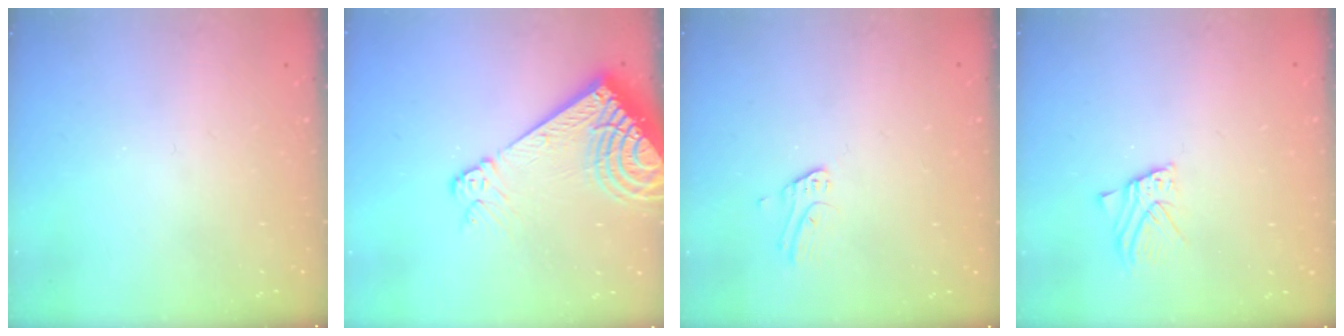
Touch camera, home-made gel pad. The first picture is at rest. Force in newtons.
{"total": 14.7, "press": 14.3, "slide": 3.0}
{"total": 3.4, "press": 3.4, "slide": 0.4}
{"total": 3.6, "press": 3.6, "slide": 0.2}